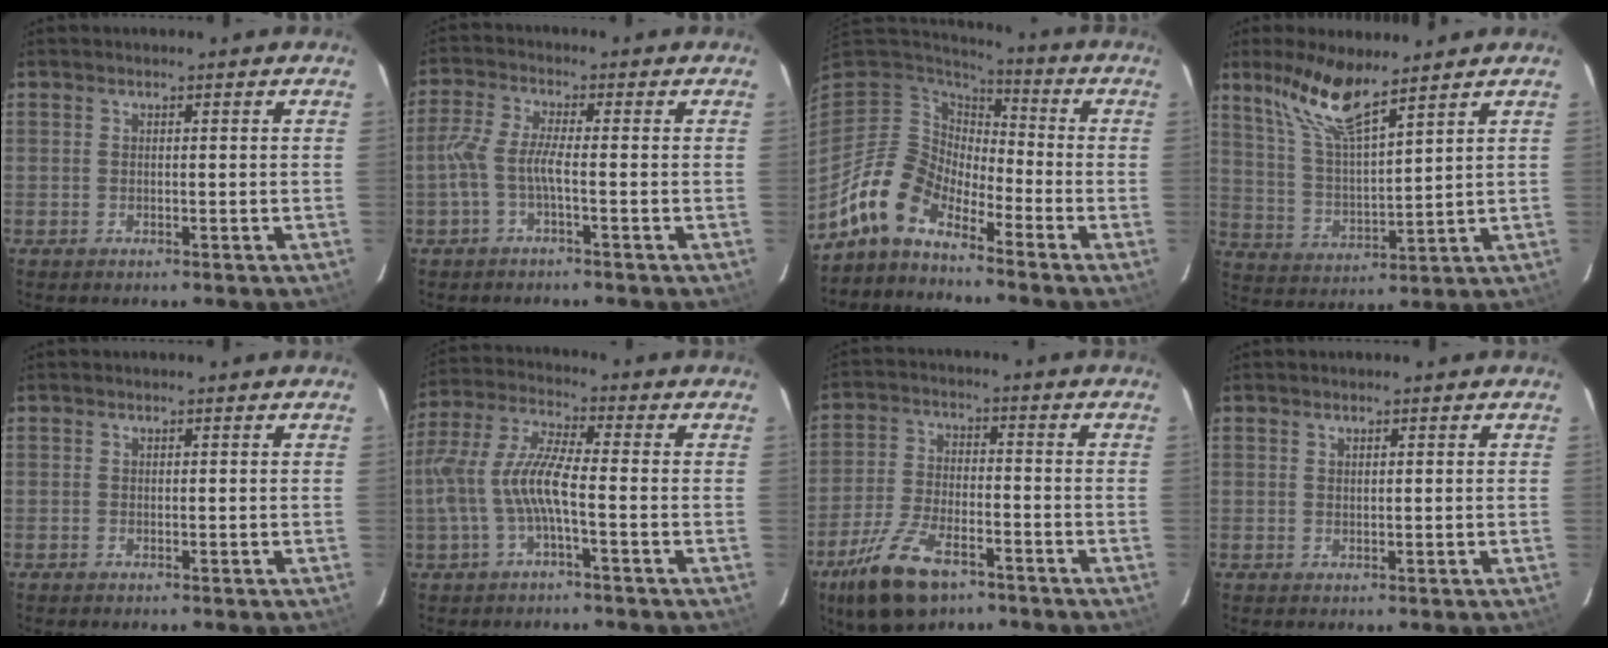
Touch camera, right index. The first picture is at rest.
{"total": 4.6, "force": [-1.7, 0.3, 4.2], "torque": [-0.102, 0.004, -0.034]}
{"total": 11.4, "force": [-8.7, 5.0, 5.4], "torque": [-0.103, 0.011, -0.182]}
{"total": 11.3, "force": [8.5, 1.7, 7.3], "torque": [-0.141, 0.007, 0.172]}
{"total": 0.0}
{"total": 9.9, "force": [-2.5, 1.9, 9.4], "torque": [-0.208, 0.005, -0.044]}
{"total": 13.0, "force": [-8.3, 5.5, 8.4], "torque": [-0.188, -0.019, -0.154]}
{"total": 0.7, "force": [0.5, 0.3, 0.4], "torque": [-0.007, 0.002, 0.009]}